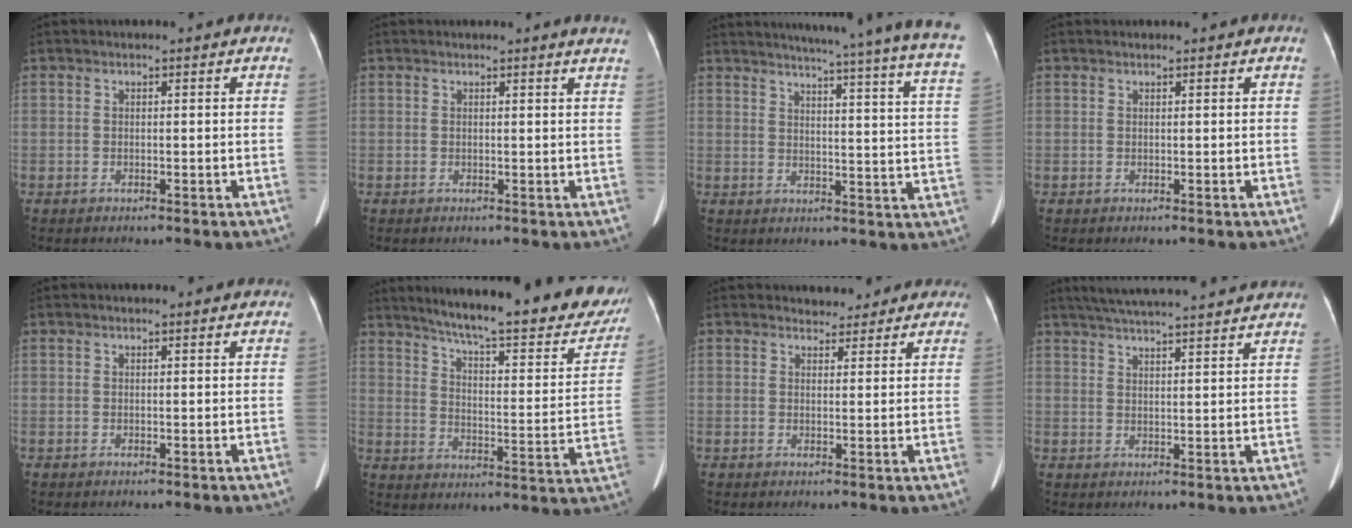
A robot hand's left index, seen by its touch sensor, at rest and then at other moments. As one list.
[{"total": 3.1, "force": [3.0, -0.4, 1.0], "torque": [-0.015, -0.005, 0.019]}, {"total": 25.2, "force": [21.9, -1.2, 12.4], "torque": [-0.177, -0.082, 0.248]}, {"total": 0.8, "force": [0.7, -0.1, 0.2], "torque": [-0.010, 0.009, 0.013]}, {"total": 2.2, "force": [2.1, 0.3, 0.8], "torque": [-0.016, 0.010, 0.019]}, {"total": 26.8, "force": [22.6, 3.6, 14.0], "torque": [-0.205, -0.058, 0.286]}, {"total": 4.6, "force": [4.1, 2.1, 0.1], "torque": [0.009, 0.009, 0.043]}, {"total": 19.1, "force": [17.4, 1.1, 7.8], "torque": [-0.131, 0.025, 0.230]}]